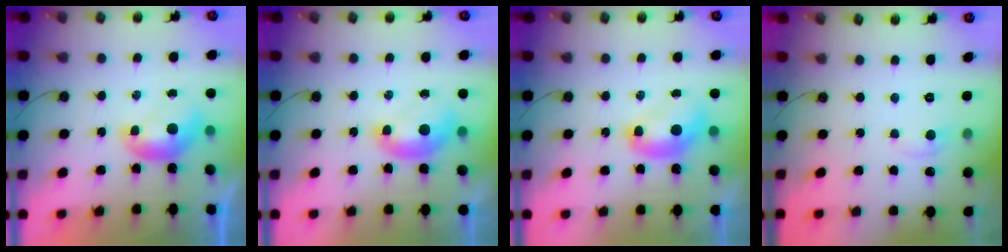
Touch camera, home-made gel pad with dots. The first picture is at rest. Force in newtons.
{"total": 1.8, "press": 1.6, "slide": 0.7}
{"total": 2.5, "press": 2.5, "slide": 0.1}
{"total": 1.3, "press": 1.3, "slide": 0.4}